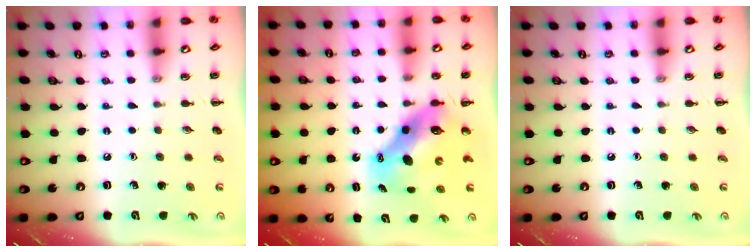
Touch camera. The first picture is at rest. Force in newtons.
{"total": 10.1, "press": 9.7, "slide": 2.7}
{"total": 0.0}